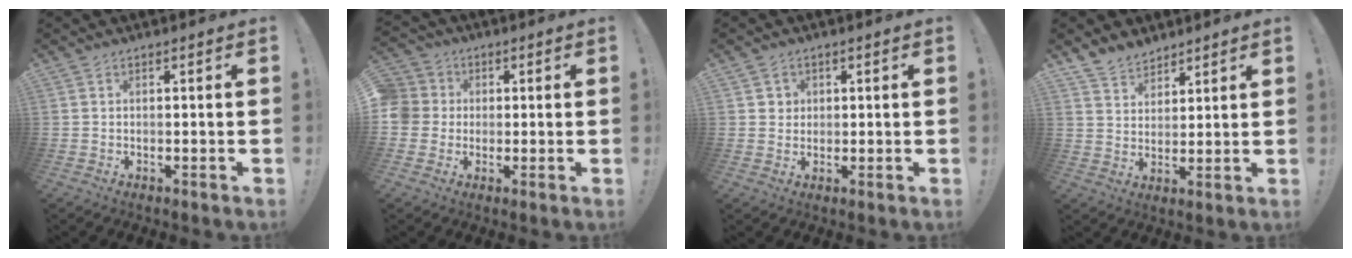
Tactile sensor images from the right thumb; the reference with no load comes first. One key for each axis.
{"total": 7.3, "fx": 0.1, "fy": 7.0, "fz": 1.9, "tx": -0.043, "ty": 0.006, "tz": 0.002}
{"total": 3.1, "fx": 1.1, "fy": 2.9, "fz": 0.4, "tx": -0.001, "ty": -0.004, "tz": 0.020}
{"total": 7.0, "fx": 5.9, "fy": 3.7, "fz": 1.1, "tx": -0.028, "ty": -0.038, "tz": 0.116}